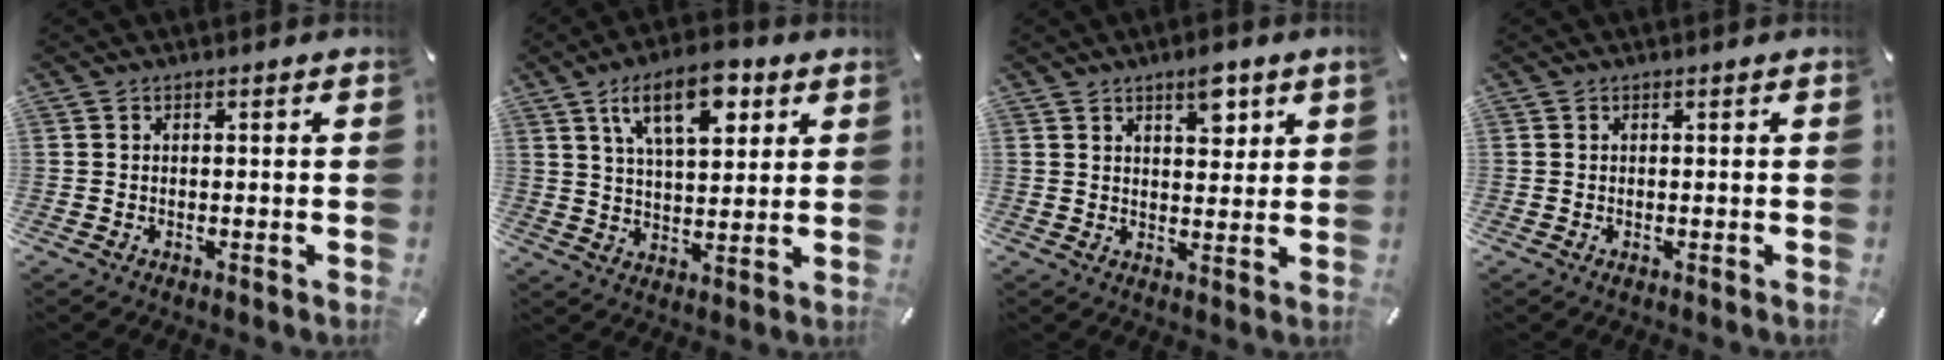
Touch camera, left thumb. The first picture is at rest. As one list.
[{"total": 14.2, "force": [7.2, 6.6, 10.3], "torque": [-0.163, -0.014, 0.122]}, {"total": 6.0, "force": [3.8, 2.7, 3.9], "torque": [-0.045, -0.019, 0.059]}, {"total": 0.0}]